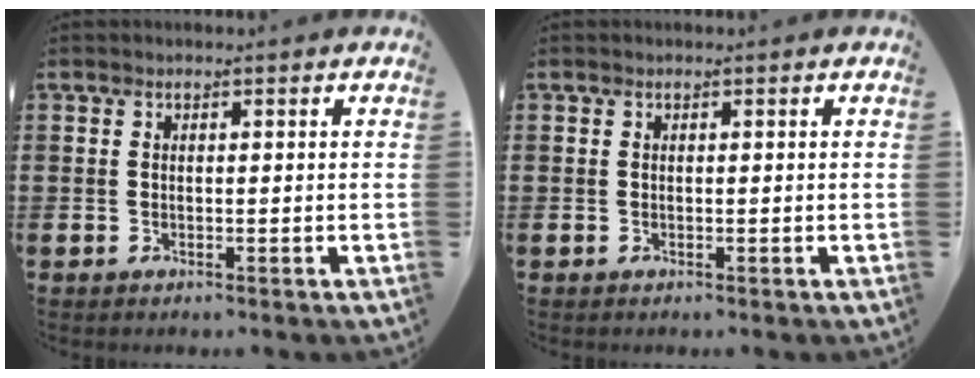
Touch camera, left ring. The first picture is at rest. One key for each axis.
{"total": 0.0}